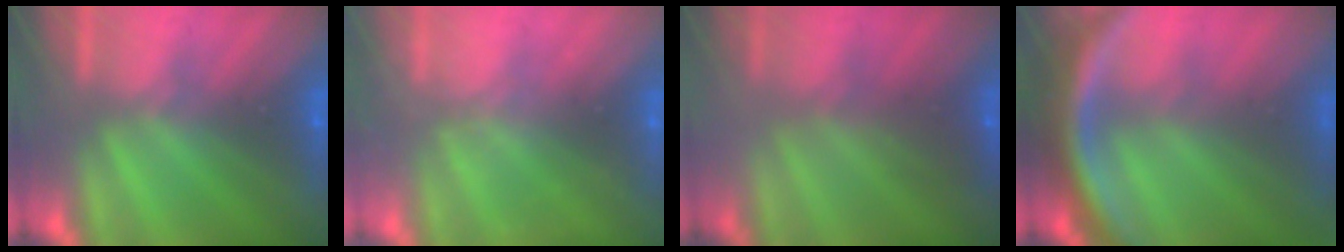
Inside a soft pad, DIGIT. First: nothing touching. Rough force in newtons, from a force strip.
{"total": 2.2}
{"total": 2.0}
{"total": 7.6}